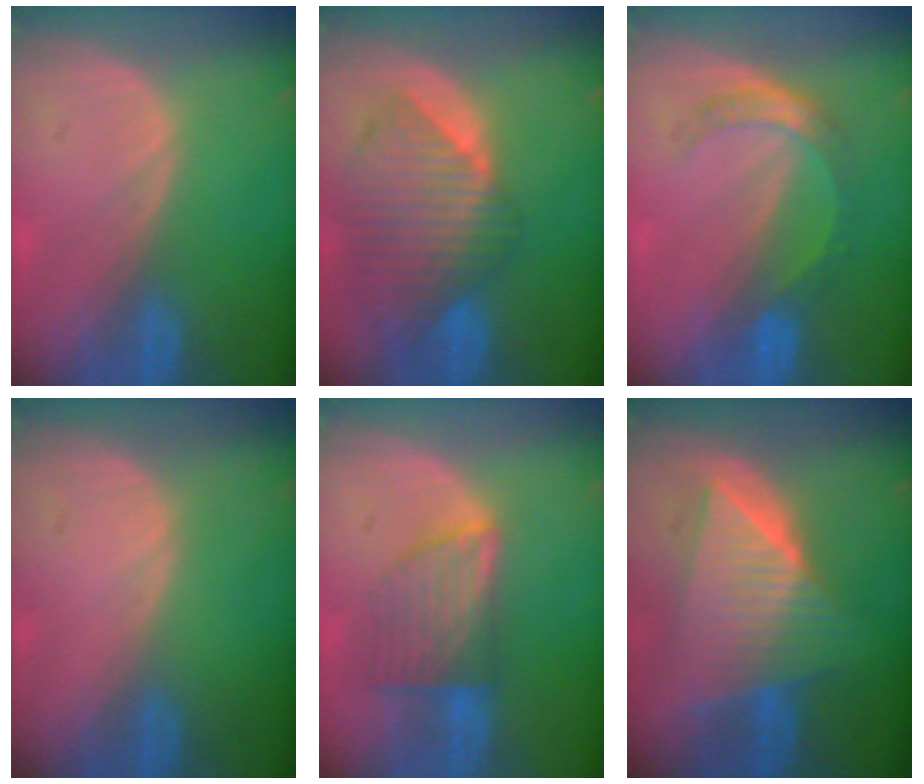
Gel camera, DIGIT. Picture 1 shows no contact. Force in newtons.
{"total": 10.2, "press": 8.8, "slide": 5.1}
{"total": 5.4, "press": 4.7, "slide": 2.5}
{"total": 0.0}
{"total": 7.2, "press": 6.4, "slide": 3.4}
{"total": 9.9, "press": 9.8, "slide": 0.6}